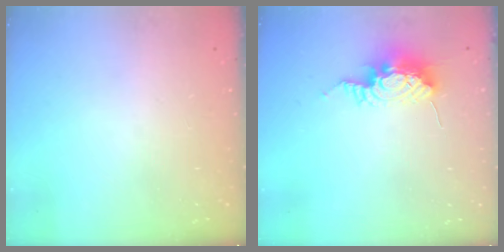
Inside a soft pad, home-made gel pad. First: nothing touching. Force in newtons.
{"total": 9.0, "press": 9.0, "slide": 0.8}